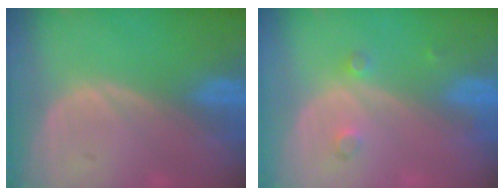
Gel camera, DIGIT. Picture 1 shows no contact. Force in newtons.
{"total": 2.1, "press": 1.8, "slide": 1.1}